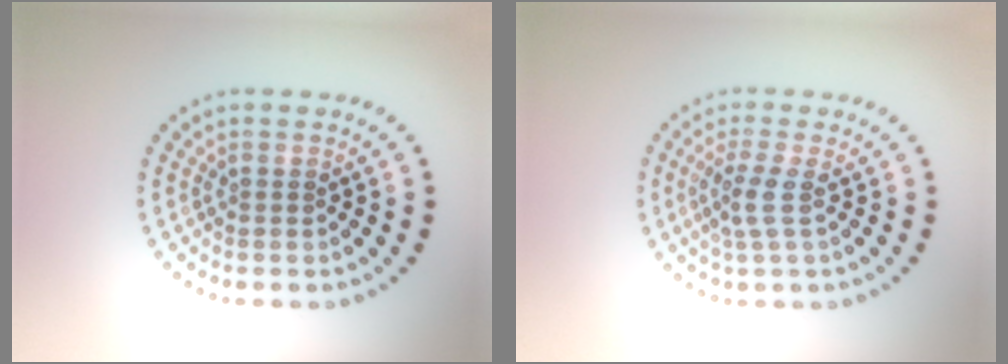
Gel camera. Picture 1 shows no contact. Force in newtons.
{"total": 2.1, "press": 1.5, "slide": 1.4}